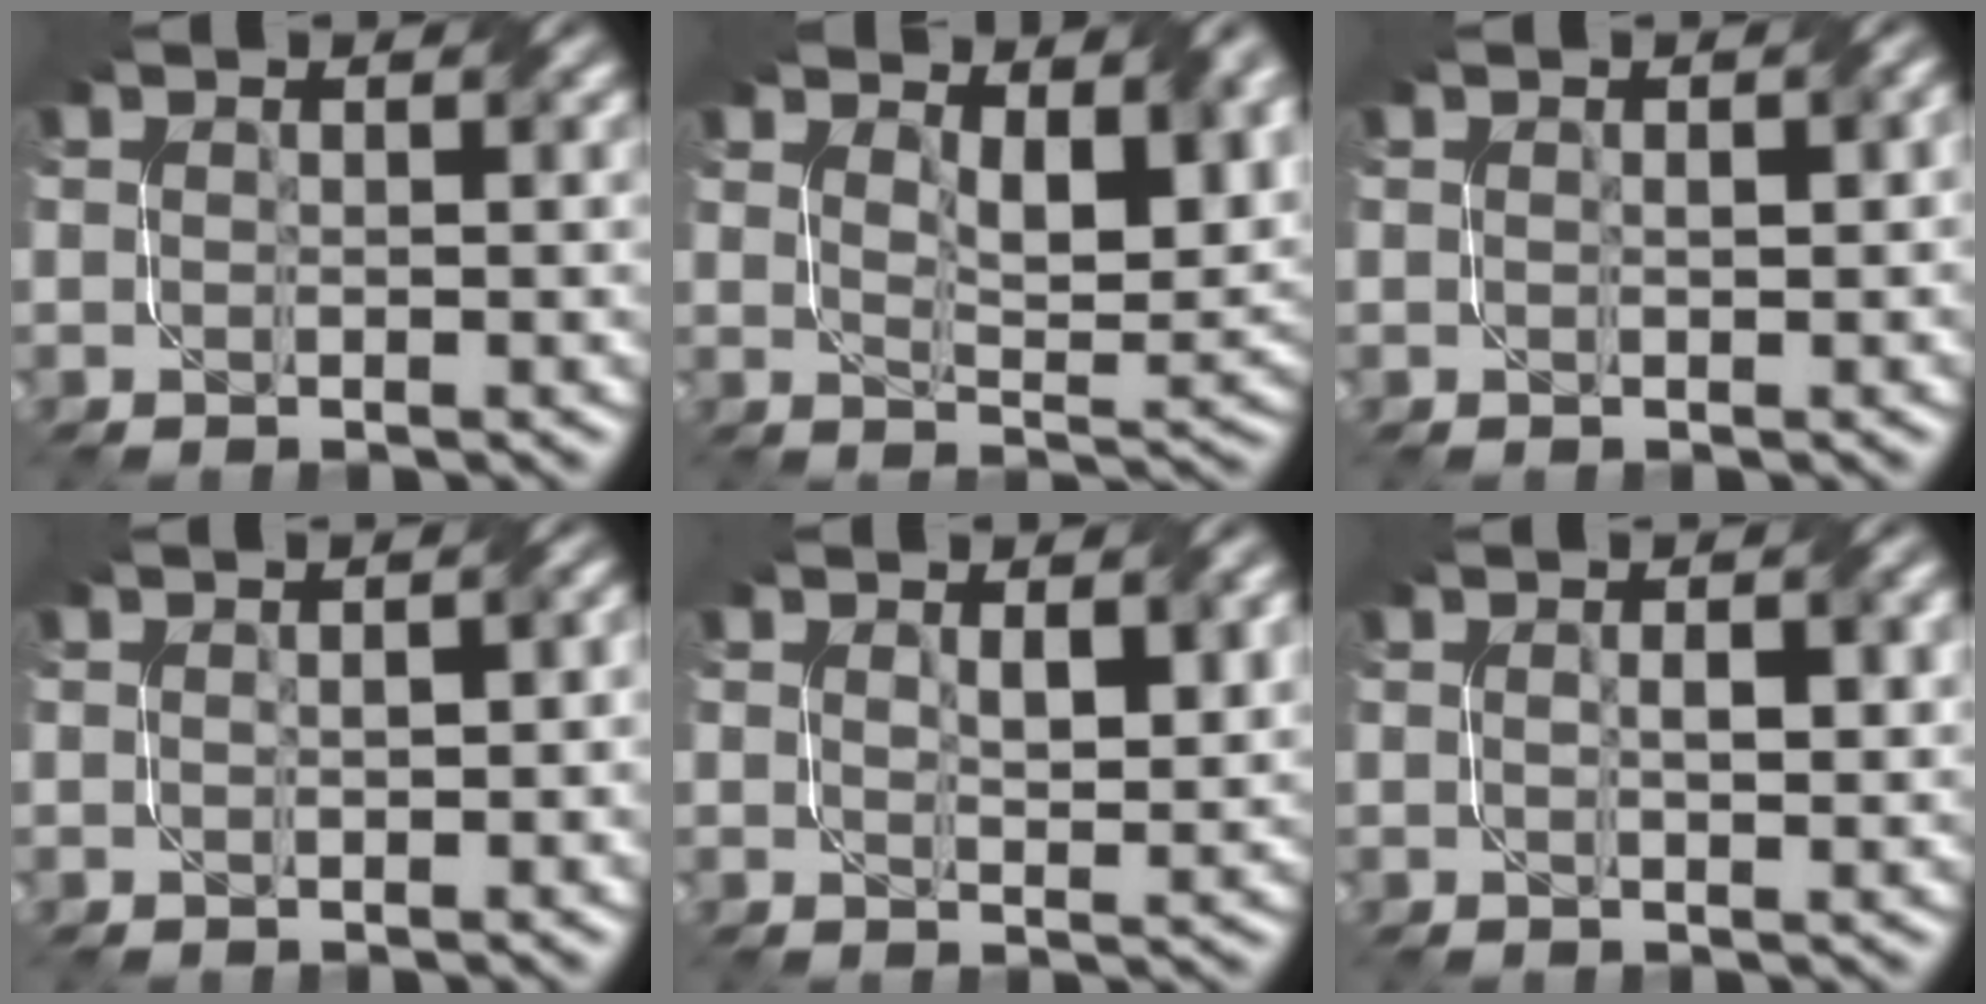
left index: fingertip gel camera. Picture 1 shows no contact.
{"total": 6.6, "force": [3.3, 2.5, 5.1], "torque": [-0.083, -0.006, 0.061]}
{"total": 1.0, "force": [0.1, 0.3, 1.0], "torque": [-0.015, 0.003, 0.006]}
{"total": 1.9, "force": [0.1, 0.8, 1.8], "torque": [-0.027, 0.001, 0.006]}
{"total": 2.7, "force": [0.9, 1.0, 2.3], "torque": [-0.041, -0.003, 0.022]}
{"total": 2.1, "force": [0.3, 0.7, 2.0], "torque": [-0.035, 0.003, 0.007]}